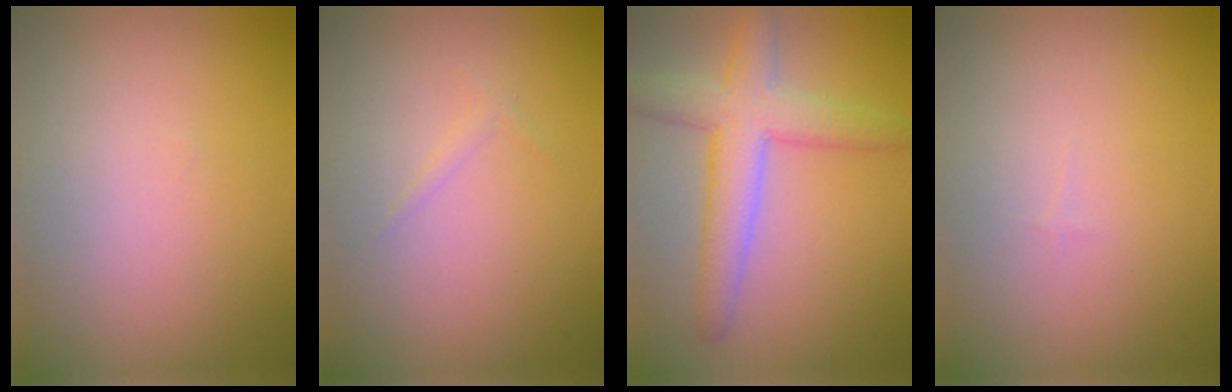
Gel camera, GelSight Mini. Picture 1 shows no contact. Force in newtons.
{"total": 0.5, "press": 0.5, "slide": 0.1}
{"total": 5.5, "press": 5.5, "slide": 0.3}
{"total": 0.0}